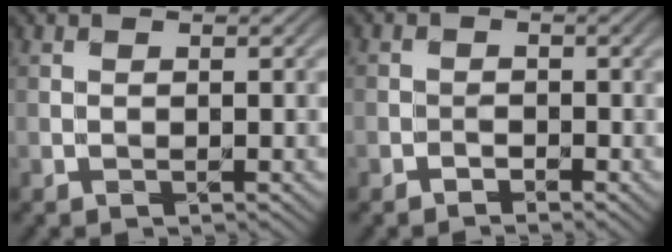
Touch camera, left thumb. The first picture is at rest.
{"total": 2.7, "force": [-0.8, 2.3, -1.1], "torque": [0.038, 0.012, -0.044]}